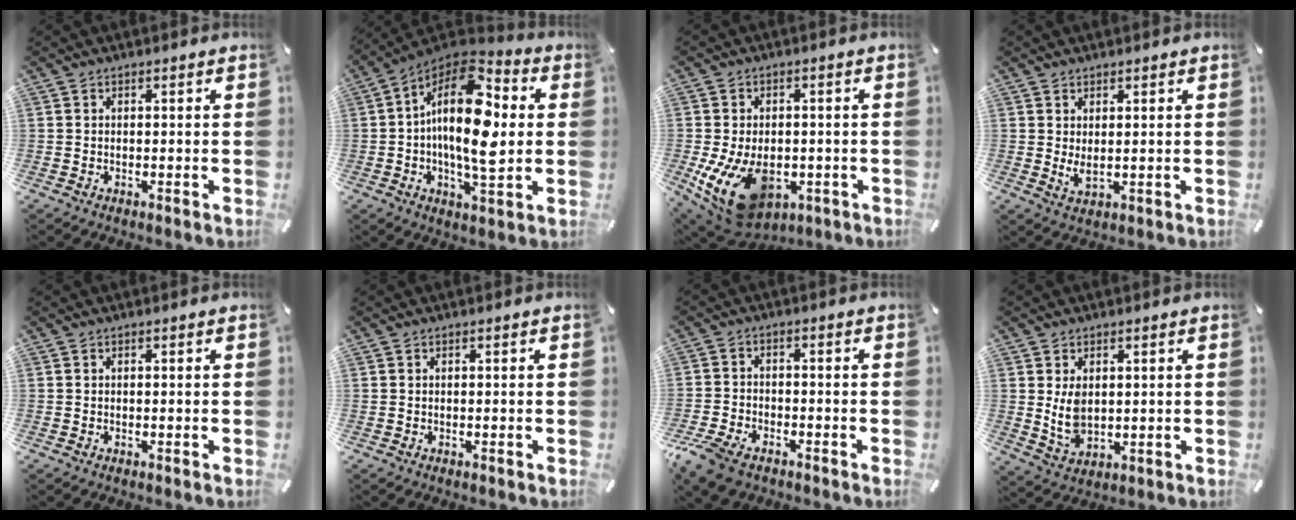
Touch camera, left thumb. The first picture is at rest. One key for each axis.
{"total": 19.7, "fx": 1.4, "fy": 9.8, "fz": 17.1, "tx": -0.327, "ty": -0.017, "tz": 0.014}
{"total": 15.0, "fx": -4.5, "fy": 10.0, "fz": 10.3, "tx": -0.186, "ty": 0.014, "tz": -0.066}
{"total": 3.2, "fx": 0.7, "fy": 1.4, "fz": 2.7, "tx": -0.058, "ty": -0.009, "tz": 0.010}
{"total": 0.0}
{"total": 0.0}
{"total": 6.8, "fx": -4.9, "fy": 3.5, "fz": 3.2, "tx": -0.085, "ty": 0.012, "tz": -0.097}
{"total": 6.1, "fx": 1.2, "fy": 4.1, "fz": 4.4, "tx": -0.088, "ty": -0.008, "tz": 0.020}